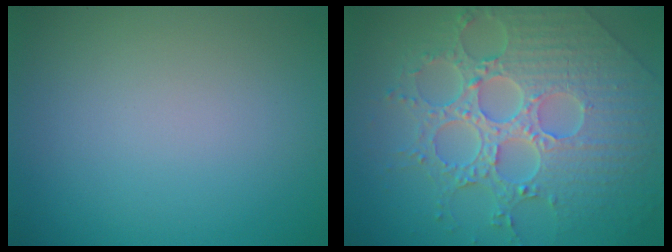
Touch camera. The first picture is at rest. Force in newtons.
{"total": 8.7, "press": 6.3, "slide": 5.9}